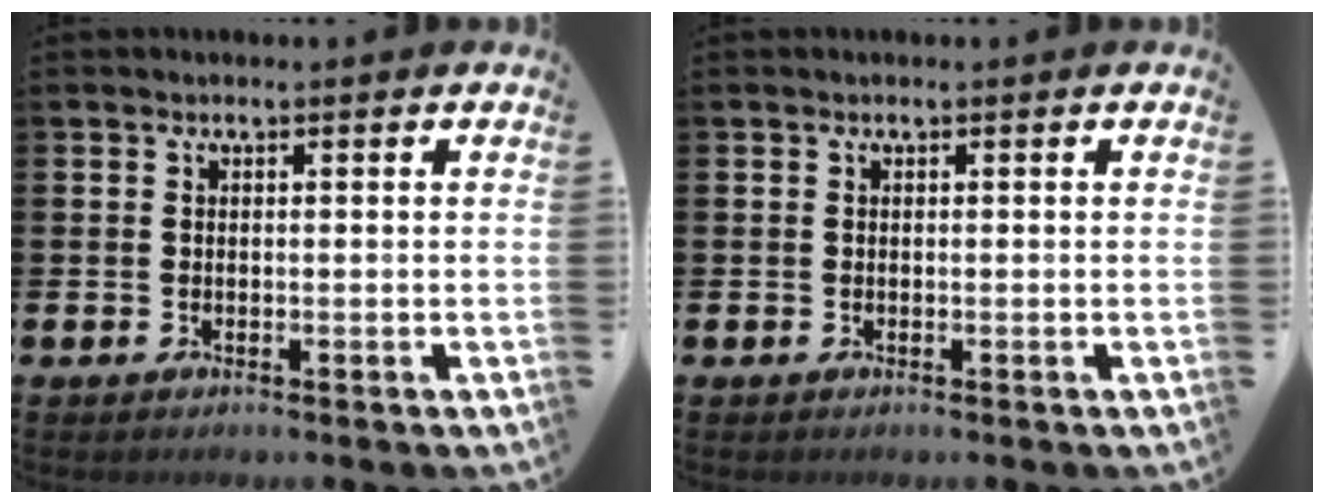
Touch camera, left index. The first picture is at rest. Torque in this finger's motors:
{"motor_torque": [0.00, 0.00, 0.00, 0.00]}